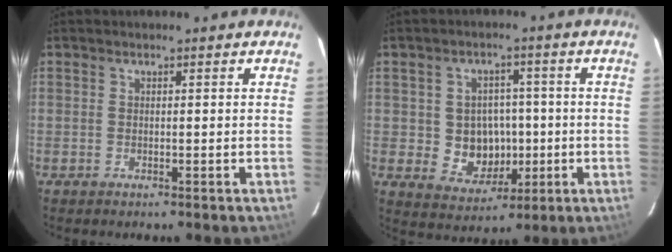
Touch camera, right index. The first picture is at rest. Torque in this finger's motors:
{"motor_torque": [0.24, -0.02, 0.15, 0.02]}